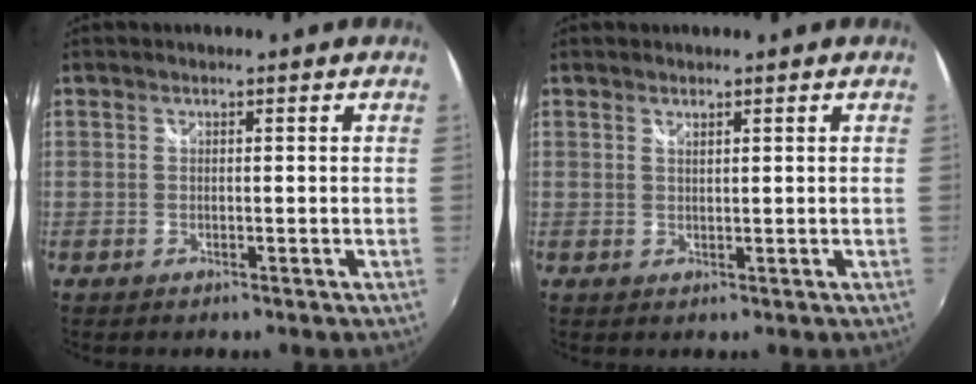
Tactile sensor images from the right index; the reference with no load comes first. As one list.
[{"total": 0.8, "force": [0.7, 0.2, 0.4], "torque": [-0.005, 0.000, 0.012]}]